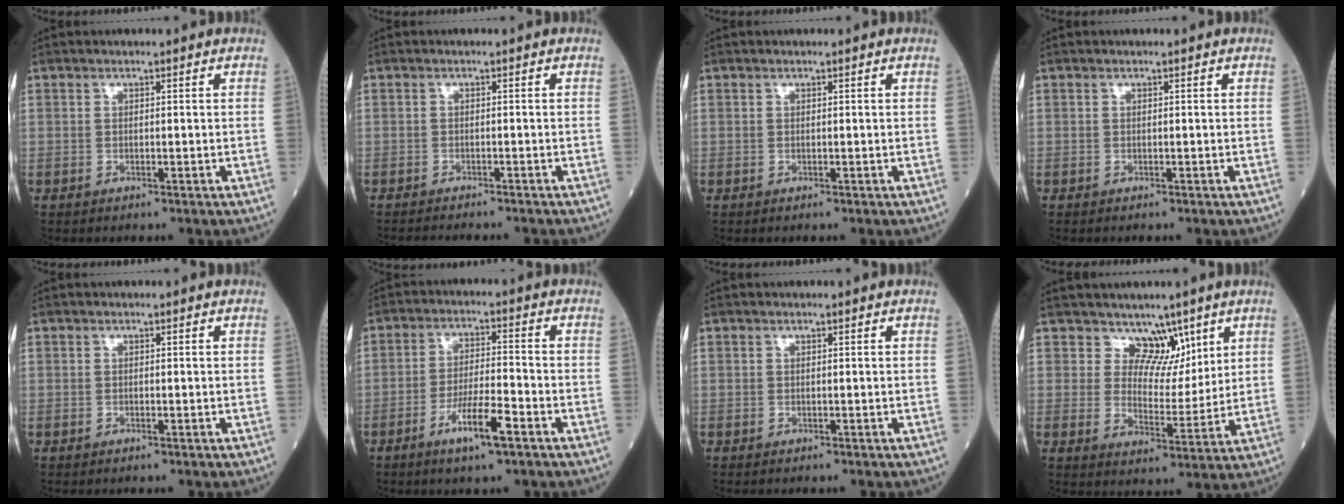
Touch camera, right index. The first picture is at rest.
{"total": 8.0, "force": [-7.5, 0.7, 2.9], "torque": [-0.031, -0.016, -0.097]}
{"total": 0.0}
{"total": 0.0}
{"total": 0.0}
{"total": 7.5, "force": [-4.1, 0.7, 6.3], "torque": [-0.118, -0.007, -0.073]}
{"total": 0.0}
{"total": 5.6, "force": [4.2, 3.5, 1.3], "torque": [-0.009, -0.010, 0.073]}